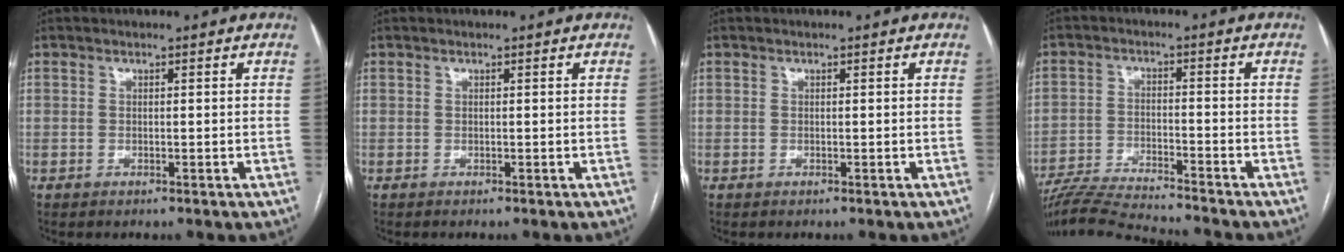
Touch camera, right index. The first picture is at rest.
{"total": 0.0}
{"total": 0.0}
{"total": 12.1, "force": [-11.6, -0.4, 3.5], "torque": [-0.058, -0.008, -0.196]}